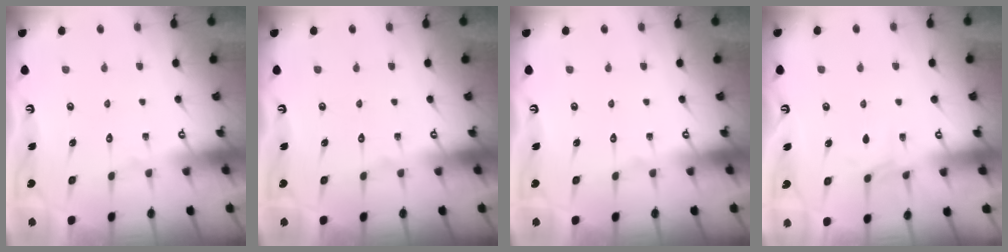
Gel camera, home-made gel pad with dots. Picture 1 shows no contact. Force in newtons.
{"total": 0.0}
{"total": 0.0}
{"total": 4.3, "press": 4.3, "slide": 0.5}